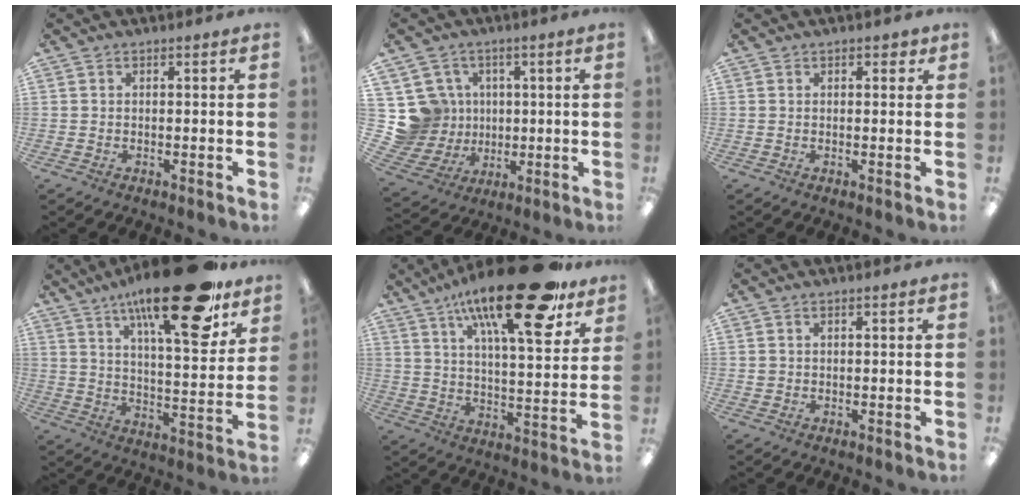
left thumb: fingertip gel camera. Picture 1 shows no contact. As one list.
[{"total": 12.9, "force": [2.1, 12.3, 3.3], "torque": [-0.113, -0.015, 0.052]}, {"total": 1.5, "force": [0.9, 0.9, 0.8], "torque": [-0.009, 0.000, 0.013]}, {"total": 24.8, "force": [16.3, 6.8, 17.3], "torque": [-0.263, -0.096, 0.258]}, {"total": 24.4, "force": [15.7, 6.9, 17.3], "torque": [-0.269, -0.088, 0.249]}, {"total": 0.8, "force": [0.2, 0.7, 0.2], "torque": [-0.006, 0.003, 0.003]}]